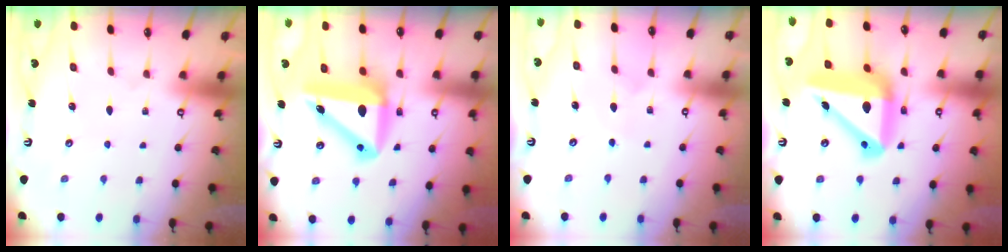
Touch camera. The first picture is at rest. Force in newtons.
{"total": 13.2, "press": 12.8, "slide": 3.2}
{"total": 3.8, "press": 3.8, "slide": 0.1}
{"total": 19.8, "press": 19.6, "slide": 2.9}